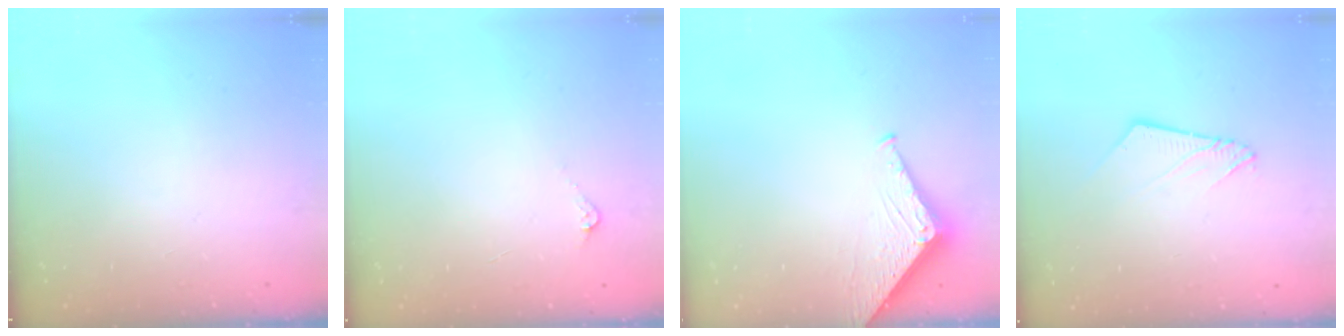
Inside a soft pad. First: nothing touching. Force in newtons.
{"total": 4.8, "press": 4.8, "slide": 0.6}
{"total": 3.8, "press": 3.7, "slide": 0.5}
{"total": 5.8, "press": 5.8, "slide": 0.3}